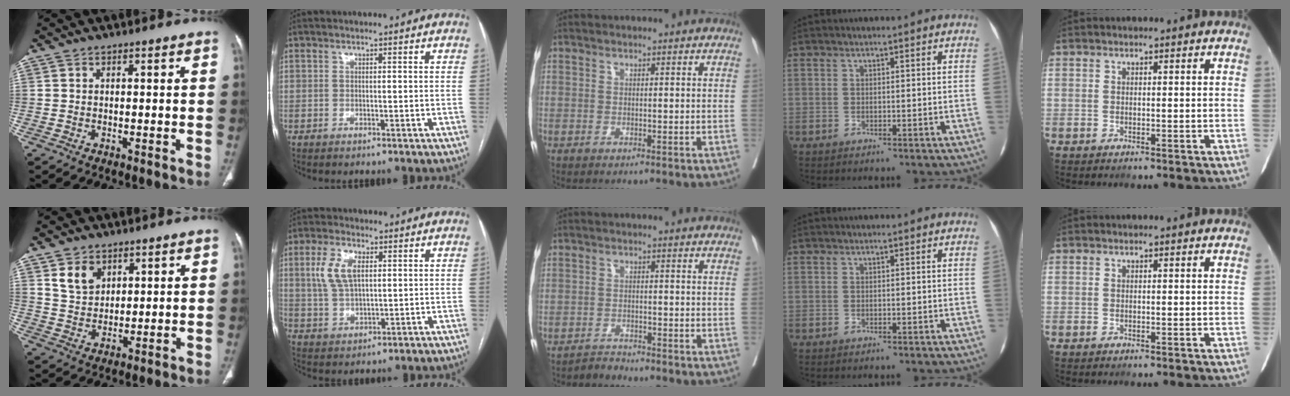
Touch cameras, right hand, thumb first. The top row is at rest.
{"thumb": {"total": 6.3, "force": [3.3, 4.5, 2.9], "torque": [-0.033, -0.021, 0.069]}, "index": {"total": 7.2, "force": [2.2, 3.4, 6.0], "torque": [-0.141, 0.013, 0.048]}, "middle": {"total": 1.7, "force": [-1.7, -0.1, -0.4], "torque": [0.009, -0.009, -0.030]}}